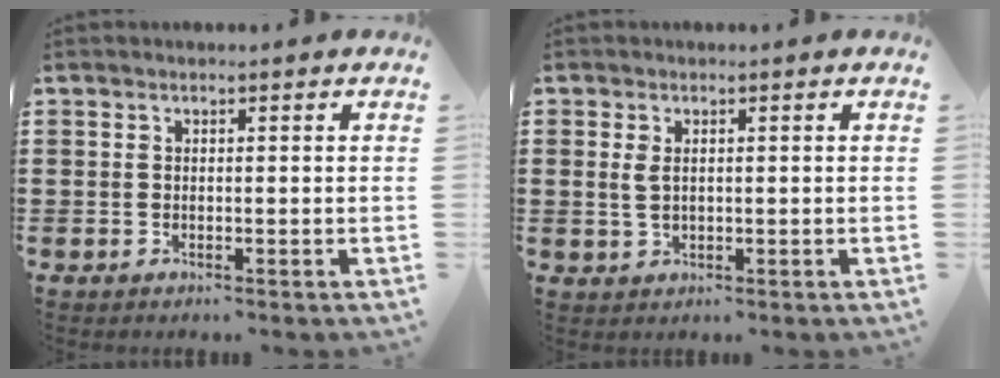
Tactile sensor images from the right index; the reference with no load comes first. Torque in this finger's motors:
{"motor_torque": [-0.49, 1.08, -0.12, -0.01]}